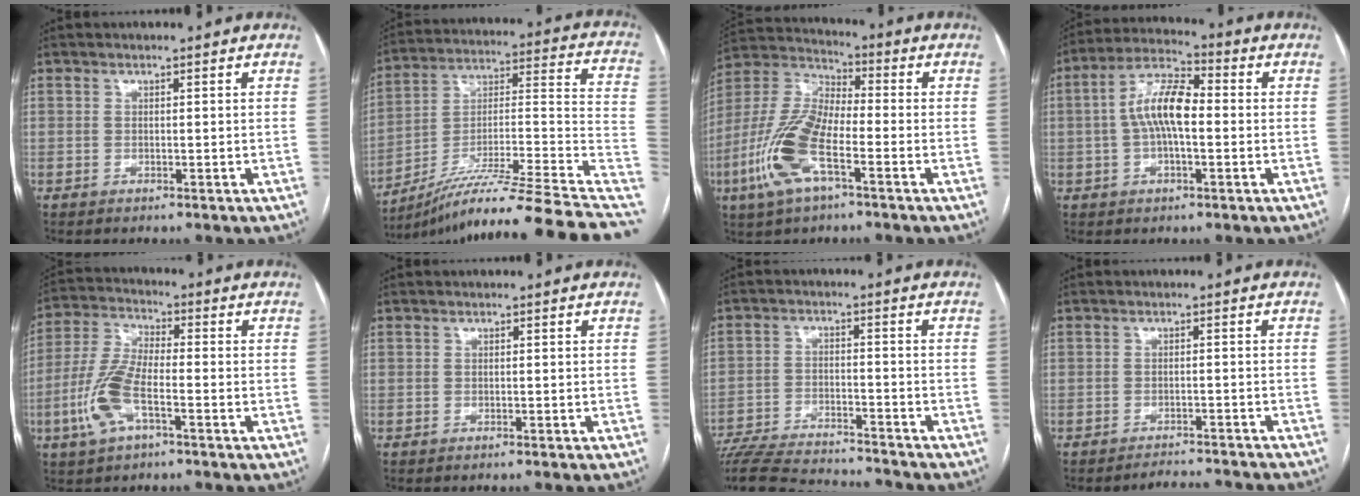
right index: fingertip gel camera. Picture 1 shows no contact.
{"total": 28.4, "force": [-22.4, -1.2, 17.5], "torque": [-0.179, 0.008, -0.353]}
{"total": 14.0, "force": [-5.5, 4.7, 12.0], "torque": [-0.276, 0.000, -0.108]}
{"total": 9.2, "force": [-0.2, 3.2, 8.7], "torque": [-0.177, 0.025, -0.008]}
{"total": 9.9, "force": [-3.9, 3.3, 8.5], "torque": [-0.203, 0.001, -0.076]}
{"total": 1.3, "force": [-1.2, 0.0, 0.4], "torque": [-0.006, 0.000, -0.015]}
{"total": 19.2, "force": [-17.9, 2.6, 6.2], "torque": [-0.139, -0.019, -0.271]}
{"total": 6.6, "force": [-6.6, -0.3, 0.4], "torque": [-0.002, 0.005, -0.088]}